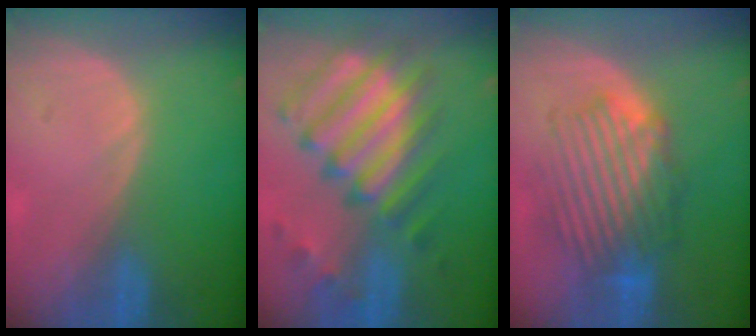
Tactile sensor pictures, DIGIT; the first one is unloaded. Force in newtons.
{"total": 11.9, "press": 10.4, "slide": 5.7}
{"total": 8.7, "press": 8.5, "slide": 2.2}